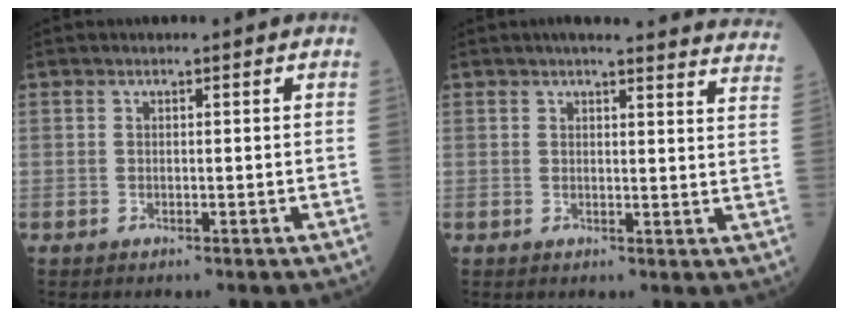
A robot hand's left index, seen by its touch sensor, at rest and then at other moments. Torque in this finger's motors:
{"motor_torque": [-0.60, -1.02, -0.14, 0.00]}